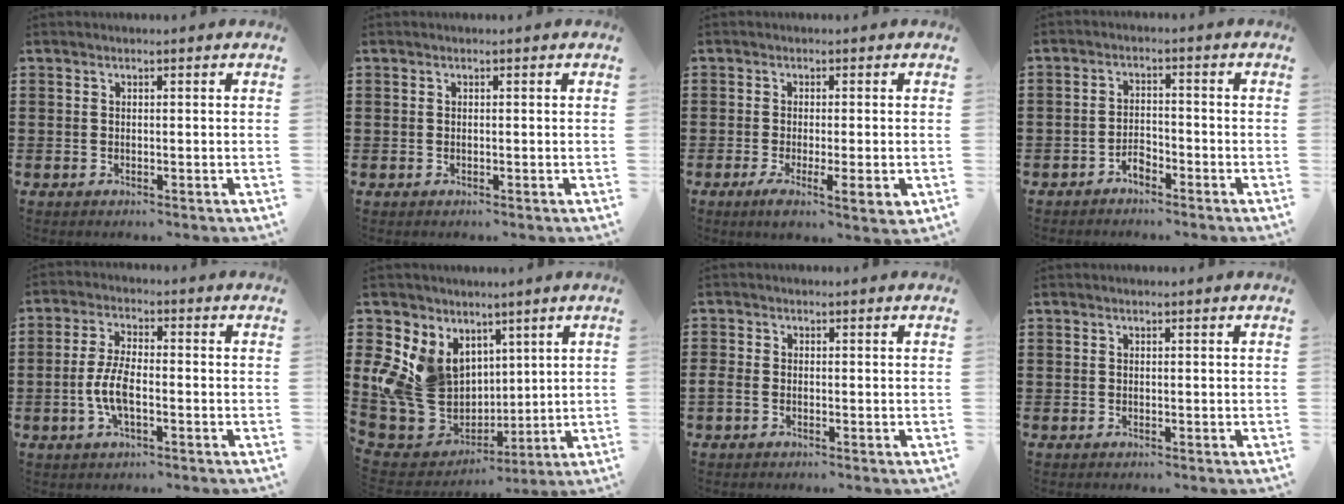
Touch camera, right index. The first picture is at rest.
{"total": 0.0}
{"total": 4.9, "force": [-1.7, 0.9, 4.5], "torque": [-0.084, -0.017, -0.027]}
{"total": 2.5, "force": [-2.1, 1.1, 0.8], "torque": [-0.022, 0.006, -0.043]}
{"total": 6.0, "force": [-1.5, 2.3, 5.3], "torque": [-0.127, -0.004, -0.036]}
{"total": 13.3, "force": [3.4, 11.2, 6.1], "torque": [-0.198, -0.021, 0.074]}
{"total": 1.1, "force": [-0.7, 0.6, 0.6], "torque": [-0.021, -0.003, -0.016]}
{"total": 0.0}